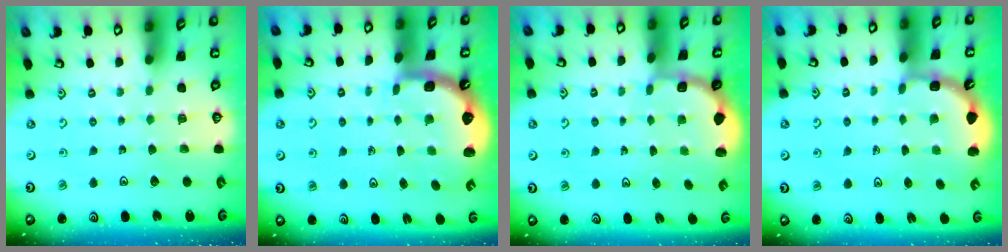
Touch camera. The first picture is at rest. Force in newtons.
{"total": 2.6, "press": 1.3, "slide": 2.2}
{"total": 1.8, "press": 1.6, "slide": 0.7}
{"total": 2.8, "press": 2.8, "slide": 0.6}